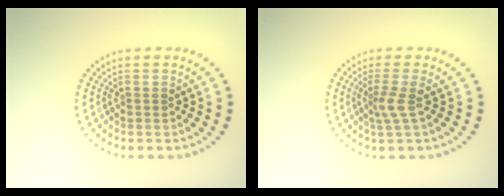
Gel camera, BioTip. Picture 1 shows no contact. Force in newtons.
{"total": 2.0, "press": 1.3, "slide": 1.5}